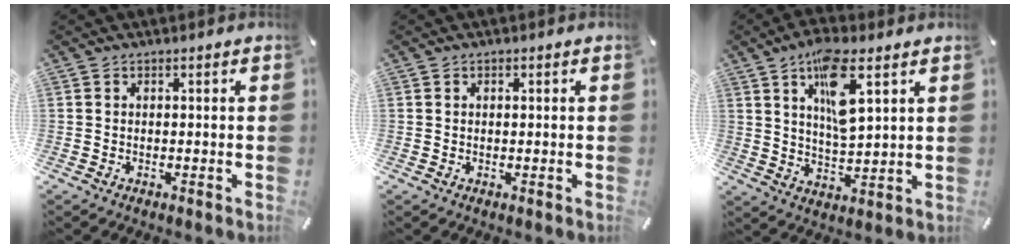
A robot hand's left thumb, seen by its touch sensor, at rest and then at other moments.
{"total": 0.5, "force": [0.1, 0.4, 0.3], "torque": [-0.005, 0.002, 0.002]}
{"total": 11.5, "force": [6.1, 3.8, 9.0], "torque": [-0.155, -0.015, 0.102]}